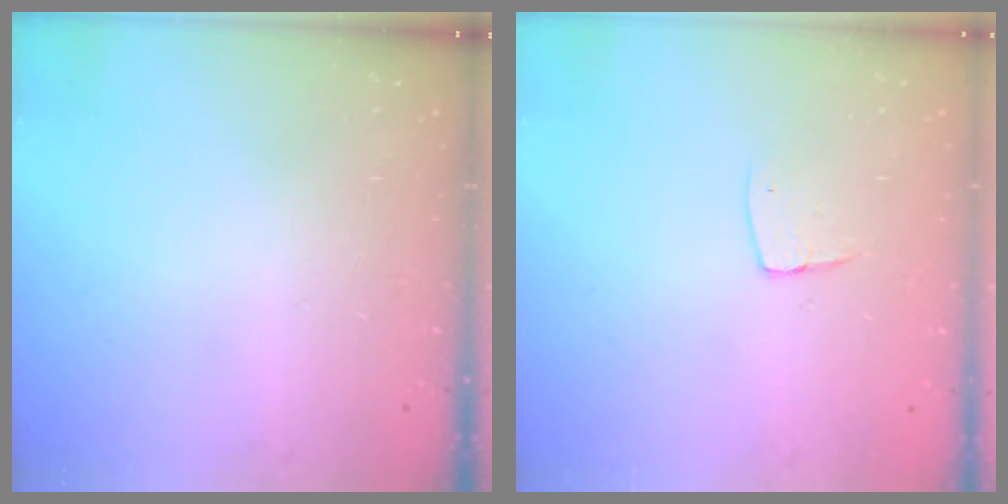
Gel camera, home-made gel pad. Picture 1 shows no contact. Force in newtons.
{"total": 4.8, "press": 4.8, "slide": 0.3}